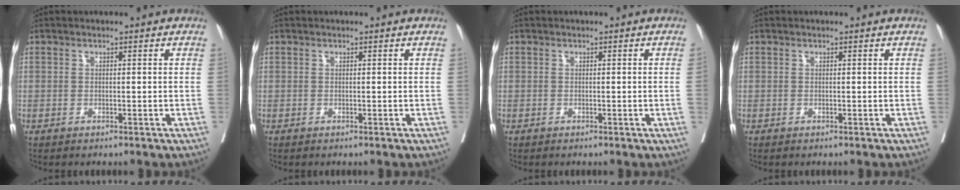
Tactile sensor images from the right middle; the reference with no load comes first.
{"total": 0.0}
{"total": 1.1, "force": [-0.1, -0.5, 1.0], "torque": [-0.011, 0.001, 0.001]}
{"total": 0.0}